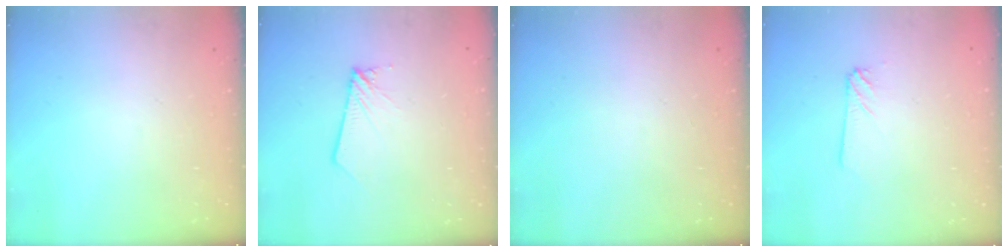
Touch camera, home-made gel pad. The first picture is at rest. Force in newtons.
{"total": 2.2, "press": 2.2, "slide": 0.3}
{"total": 0.0}
{"total": 3.6, "press": 3.6, "slide": 0.4}